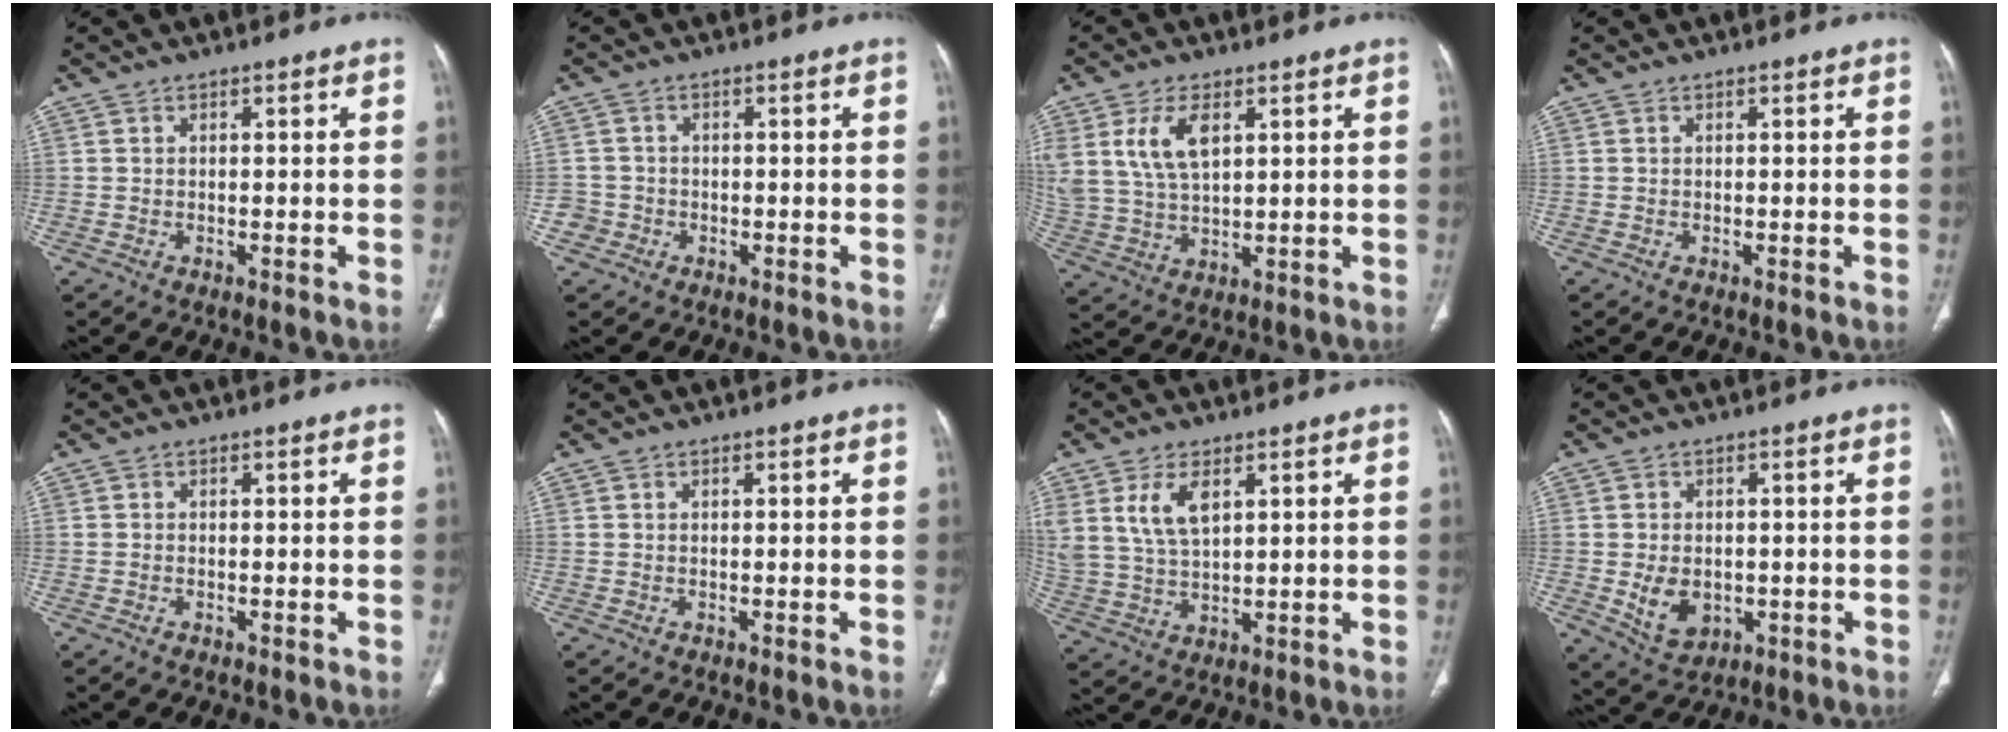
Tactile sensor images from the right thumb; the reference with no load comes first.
{"total": 2.6, "force": [-1.0, 2.4, -0.2], "torque": [0.016, 0.012, -0.023]}
{"total": 10.2, "force": [4.0, 5.4, 7.7], "torque": [-0.158, -0.008, 0.086]}
{"total": 0.0}
{"total": 0.0}
{"total": 0.0}
{"total": 8.4, "force": [3.7, 4.3, 6.1], "torque": [-0.122, -0.011, 0.083]}
{"total": 6.7, "force": [-1.1, 4.9, 4.5], "torque": [-0.059, -0.004, -0.001]}